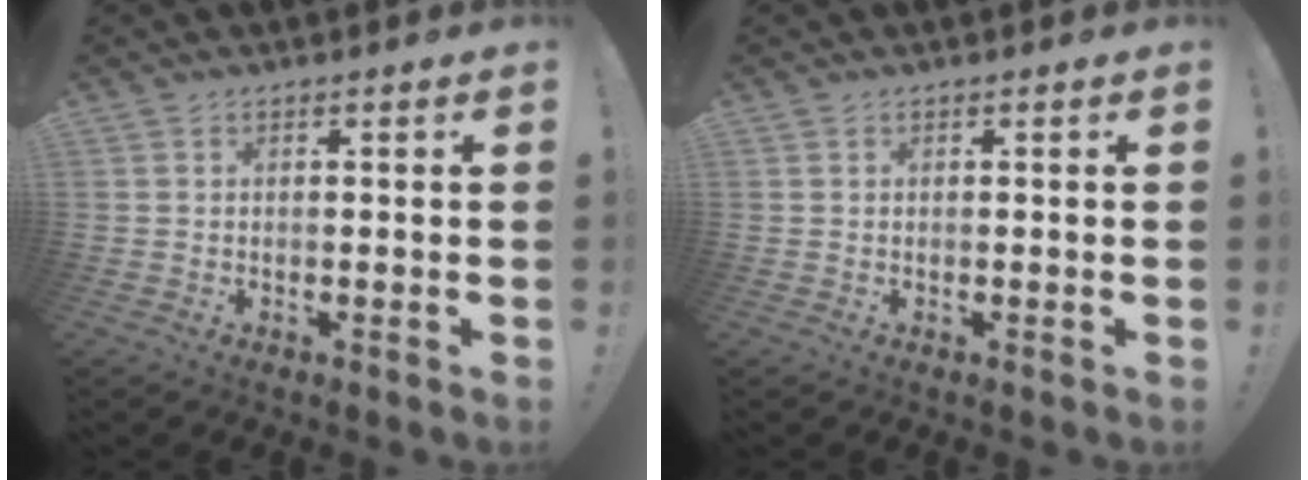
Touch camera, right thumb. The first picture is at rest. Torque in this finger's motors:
{"motor_torque": [-0.29, -0.14, -0.02, 0.07, 0.08]}